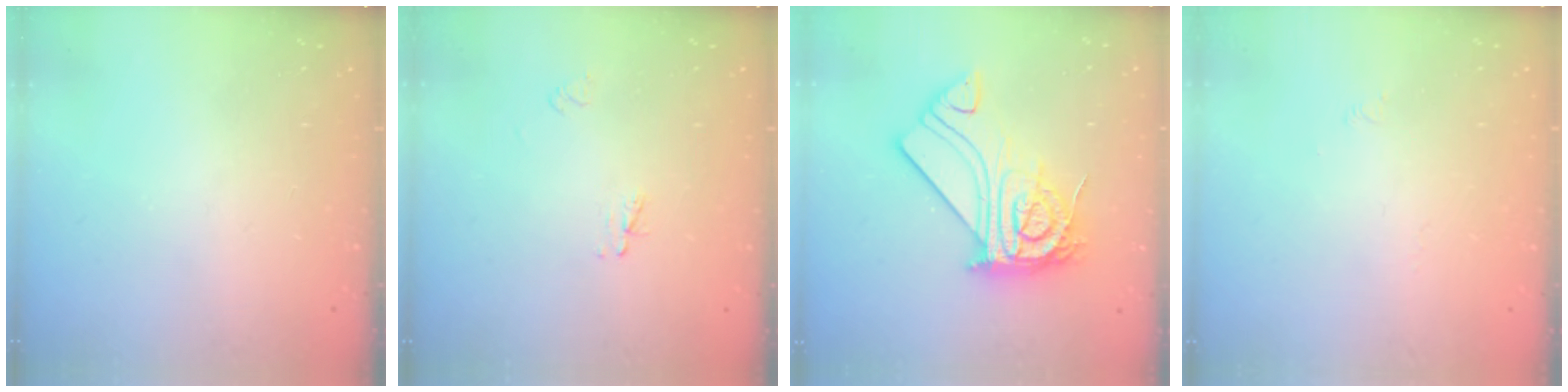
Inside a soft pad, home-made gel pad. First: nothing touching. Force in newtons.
{"total": 2.3, "press": 2.2, "slide": 0.2}
{"total": 21.6, "press": 21.6, "slide": 2.0}
{"total": 1.7, "press": 1.6, "slide": 0.4}